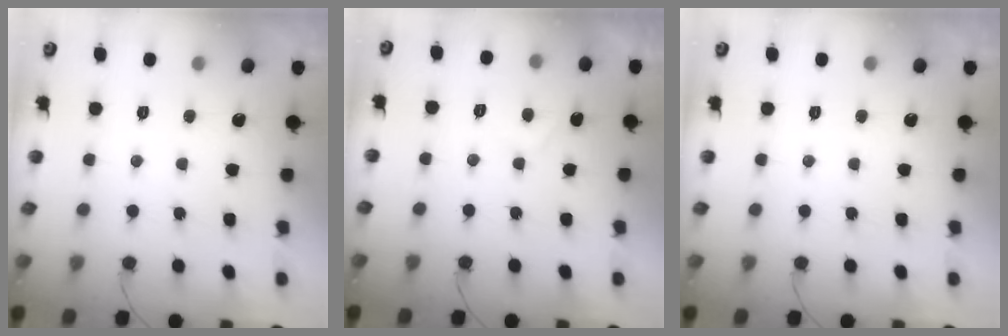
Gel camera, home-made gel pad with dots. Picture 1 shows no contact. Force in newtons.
{"total": 1.9, "press": 1.8, "slide": 0.7}
{"total": 0.0}